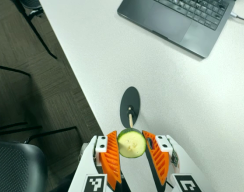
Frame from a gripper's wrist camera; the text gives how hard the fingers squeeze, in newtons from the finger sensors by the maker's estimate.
{"total": 9.4, "left": 9.1, "right": 9.8}